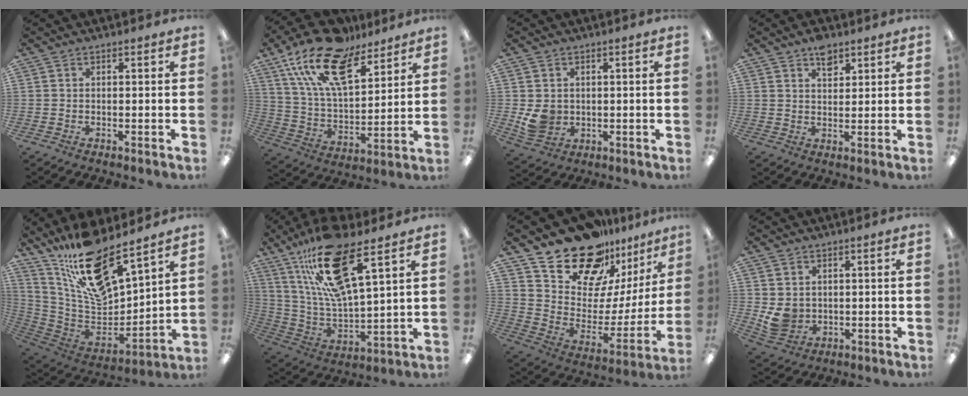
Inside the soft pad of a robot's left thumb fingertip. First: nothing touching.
{"total": 19.9, "force": [13.4, 8.7, 11.8], "torque": [-0.227, -0.070, 0.238]}
{"total": 5.8, "force": [0.5, 5.2, 2.6], "torque": [-0.049, 0.002, 0.011]}
{"total": 4.8, "force": [3.2, 2.6, 2.4], "torque": [-0.030, -0.013, 0.055]}
{"total": 19.4, "force": [14.9, 6.4, 10.7], "torque": [-0.189, -0.110, 0.263]}
{"total": 21.1, "force": [13.4, 5.9, 15.2], "torque": [-0.296, -0.053, 0.226]}
{"total": 21.9, "force": [17.7, 10.3, 7.9], "torque": [-0.138, -0.126, 0.317]}
{"total": 5.3, "force": [1.3, 4.7, 2.0], "torque": [-0.049, -0.004, 0.028]}